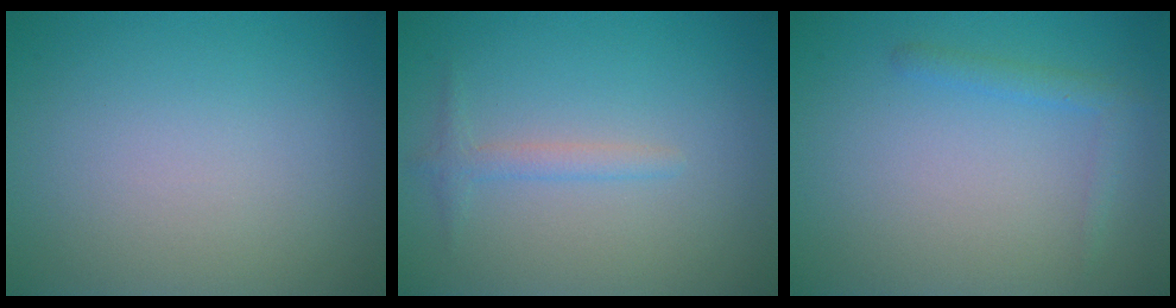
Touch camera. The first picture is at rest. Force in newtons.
{"total": 1.4, "press": 1.4, "slide": 0.0}
{"total": 1.5, "press": 1.5, "slide": 0.1}